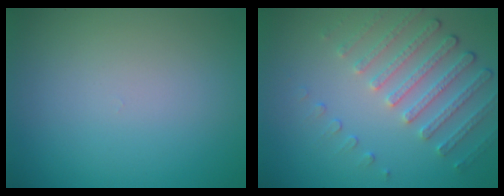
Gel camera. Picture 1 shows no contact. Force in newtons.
{"total": 4.5, "press": 3.4, "slide": 3.0}